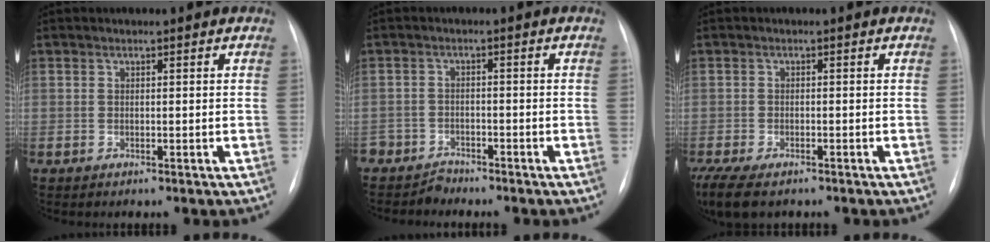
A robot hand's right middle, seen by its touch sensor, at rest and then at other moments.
{"total": 3.2, "force": [-2.8, 1.4, -0.6], "torque": [0.015, 0.004, -0.055]}
{"total": 10.3, "force": [-7.2, 4.5, 5.8], "torque": [-0.135, -0.013, -0.109]}